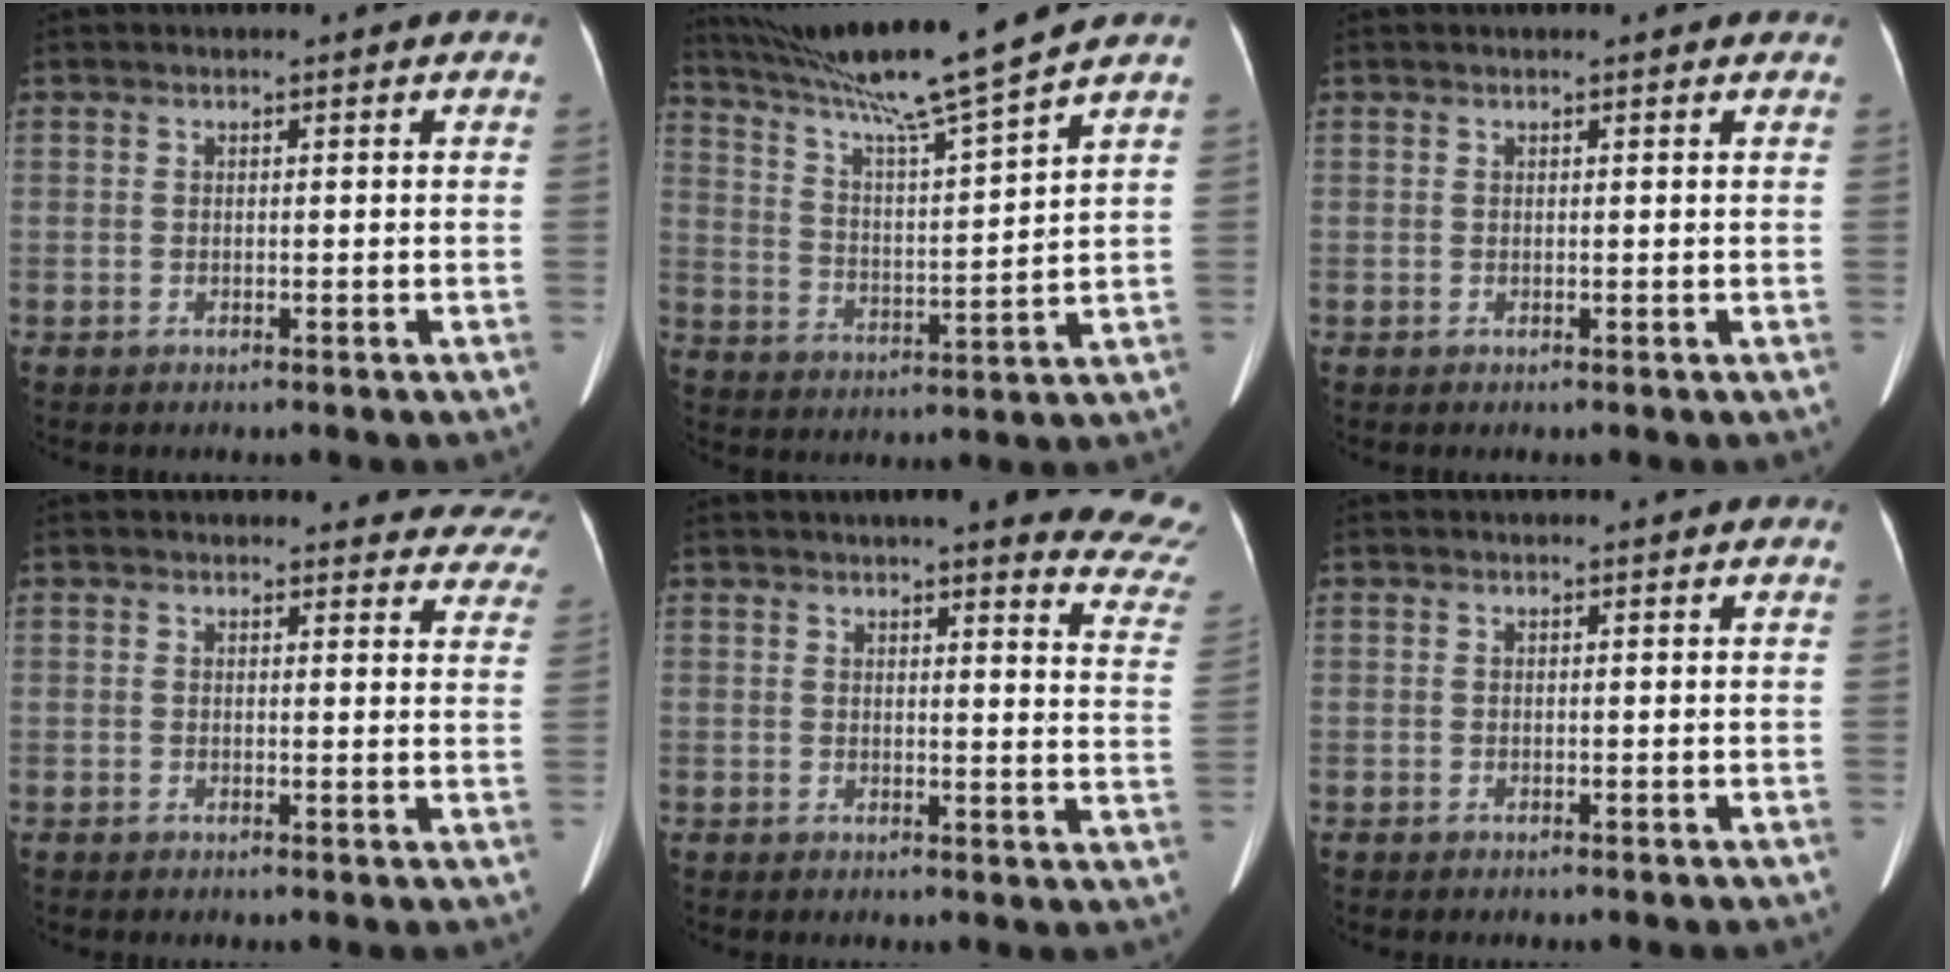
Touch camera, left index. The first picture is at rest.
{"total": 14.9, "force": [12.7, -2.5, 7.5], "torque": [-0.132, -0.011, 0.215]}
{"total": 1.8, "force": [1.5, 0.4, 0.8], "torque": [-0.010, 0.018, 0.013]}
{"total": 13.3, "force": [12.6, 3.9, 1.6], "torque": [0.029, -0.034, 0.102]}
{"total": 17.6, "force": [16.1, 2.2, 6.7], "torque": [-0.052, -0.060, 0.153]}
{"total": 0.0}